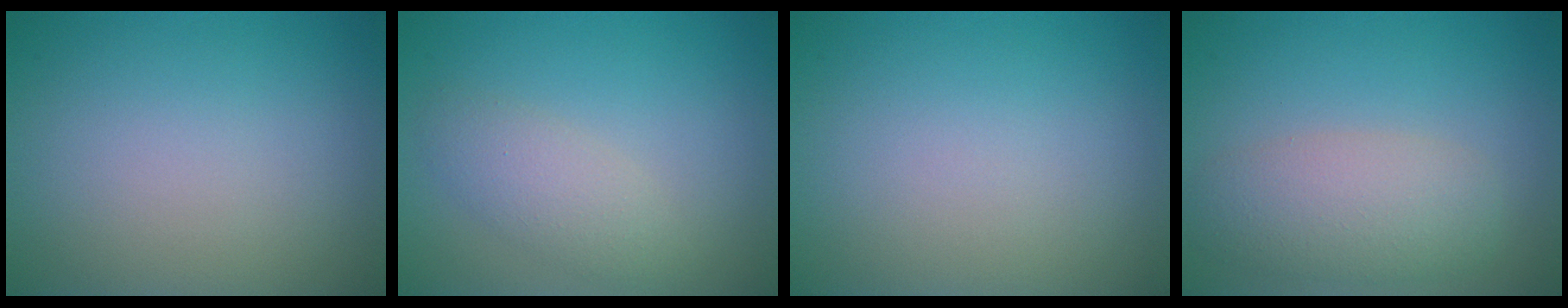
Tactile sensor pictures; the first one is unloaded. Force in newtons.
{"total": 2.5, "press": 2.5, "slide": 0.1}
{"total": 0.0}
{"total": 4.4, "press": 4.4, "slide": 0.3}